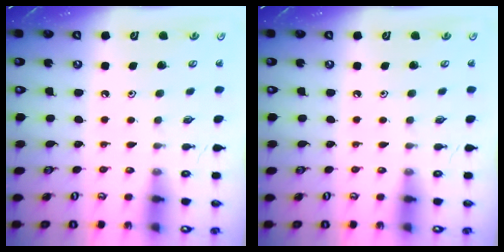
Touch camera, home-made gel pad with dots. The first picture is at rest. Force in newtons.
{"total": 0.0}